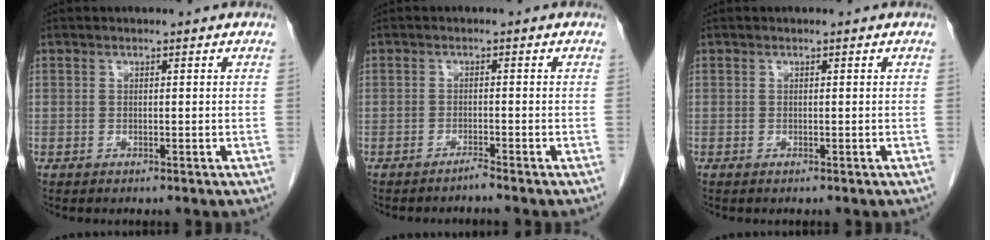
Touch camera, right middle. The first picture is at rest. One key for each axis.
{"total": 1.1, "fx": -1.0, "fy": -0.3, "fz": 0.2, "tx": -0.001, "ty": 0.000, "tz": -0.017}
{"total": 0.0}